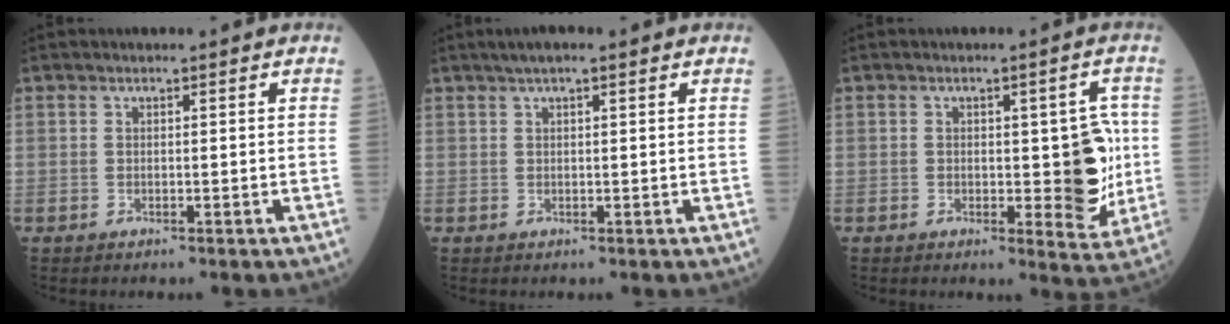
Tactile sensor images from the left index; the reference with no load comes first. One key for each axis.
{"total": 4.0, "fx": 2.9, "fy": 0.6, "fz": 2.7, "tx": -0.046, "ty": 0.027, "tz": 0.052}
{"total": 7.3, "fx": -0.2, "fy": 3.1, "fz": 6.6, "tx": -0.075, "ty": 0.004, "tz": 0.009}